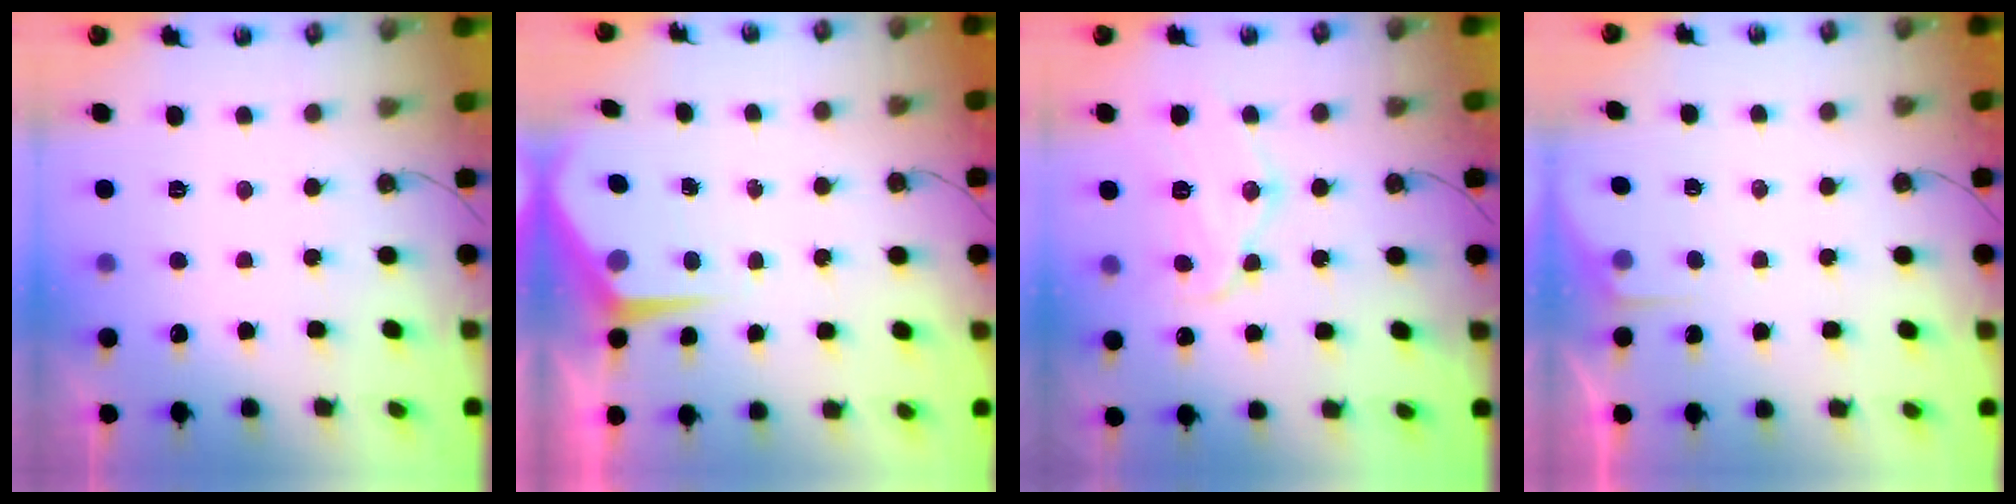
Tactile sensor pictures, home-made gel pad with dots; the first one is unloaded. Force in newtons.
{"total": 4.9, "press": 4.9, "slide": 0.3}
{"total": 14.6, "press": 14.6, "slide": 1.3}
{"total": 3.4, "press": 3.3, "slide": 0.5}